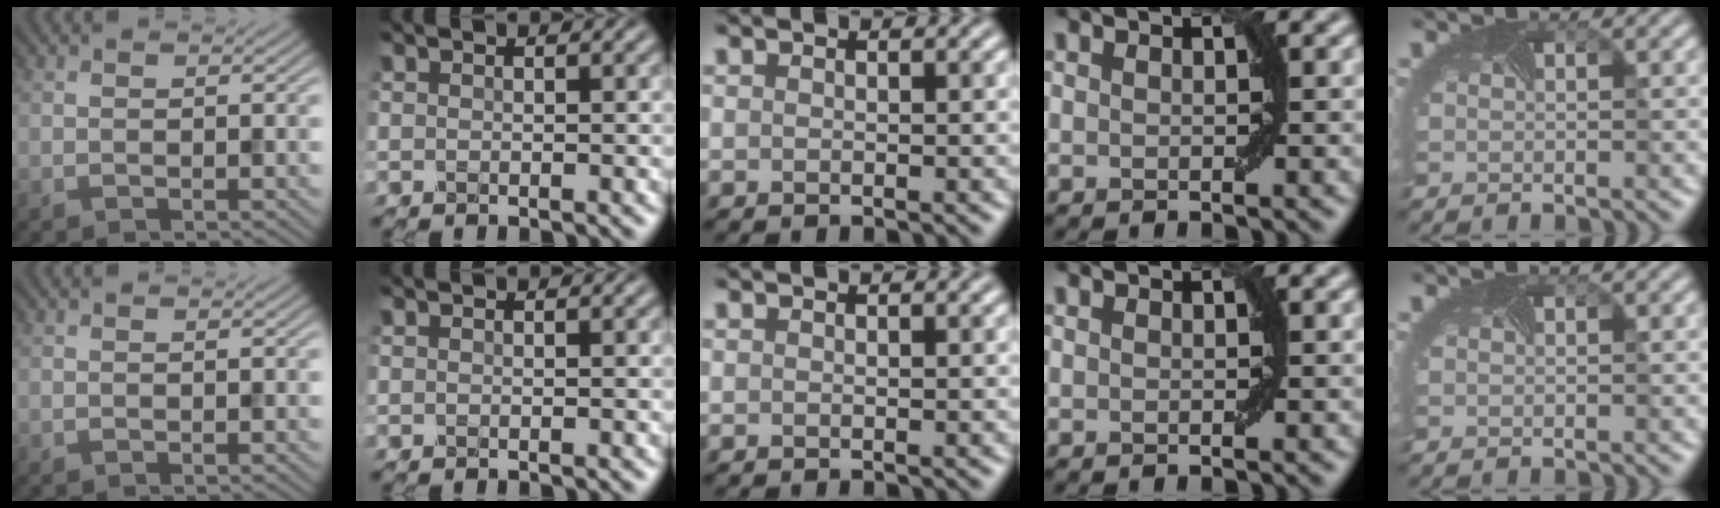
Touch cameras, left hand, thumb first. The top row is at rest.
{}